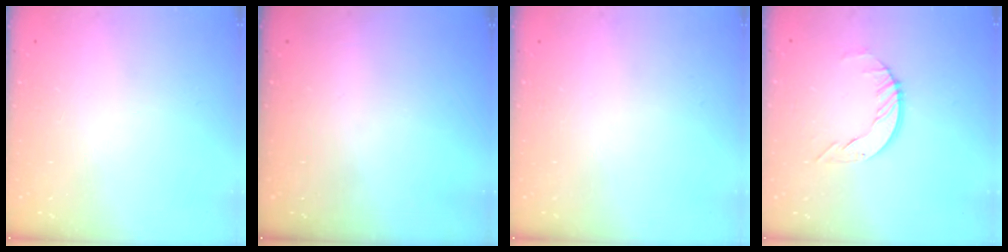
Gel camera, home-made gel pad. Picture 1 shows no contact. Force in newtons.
{"total": 0.0}
{"total": 0.0}
{"total": 5.2, "press": 5.2, "slide": 0.5}